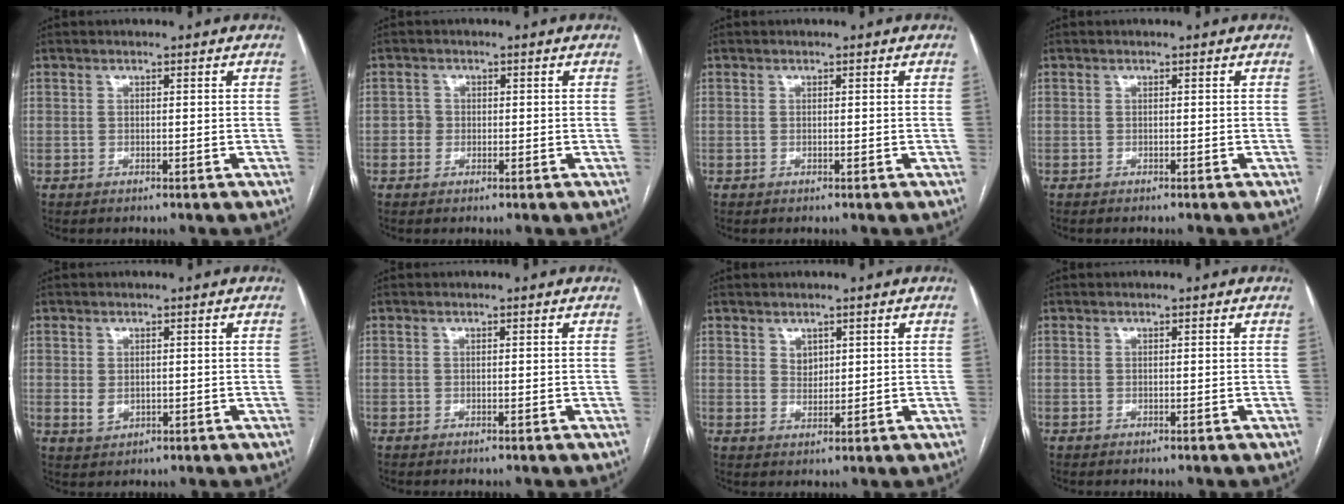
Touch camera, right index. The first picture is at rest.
{"total": 1.5, "force": [-0.3, 1.5, 0.2], "torque": [0.002, 0.006, -0.007]}
{"total": 0.0}
{"total": 0.8, "force": [-0.8, 0.1, 0.3], "torque": [-0.004, -0.001, -0.011]}
{"total": 2.2, "force": [0.0, 1.6, 1.4], "torque": [-0.028, -0.004, 0.007]}
{"total": 0.0}
{"total": 2.1, "force": [1.2, 1.5, 0.9], "torque": [-0.017, -0.002, 0.027]}
{"total": 0.0}